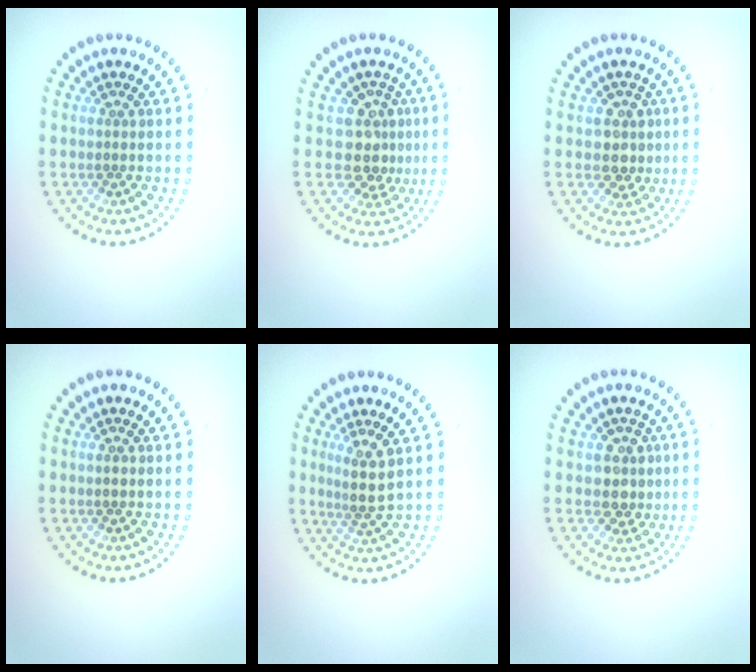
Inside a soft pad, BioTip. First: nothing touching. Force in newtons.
{"total": 3.2, "press": 2.5, "slide": 2.0}
{"total": 2.5, "press": 2.2, "slide": 1.2}
{"total": 0.7, "press": 0.7, "slide": 0.0}
{"total": 2.6, "press": 2.0, "slide": 1.7}
{"total": 2.4, "press": 2.1, "slide": 1.1}